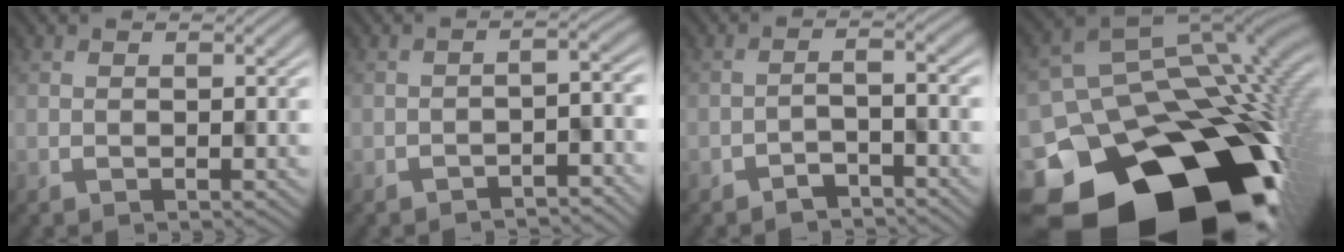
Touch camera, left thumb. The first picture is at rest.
{"total": 4.2, "force": [-3.6, 0.8, 2.1], "torque": [-0.024, 0.001, -0.055]}
{"total": 2.8, "force": [-2.6, 0.4, 1.1], "torque": [-0.016, 0.006, -0.044]}
{"total": 21.3, "force": [-9.5, 14.9, 11.8], "torque": [-0.216, -0.062, -0.111]}